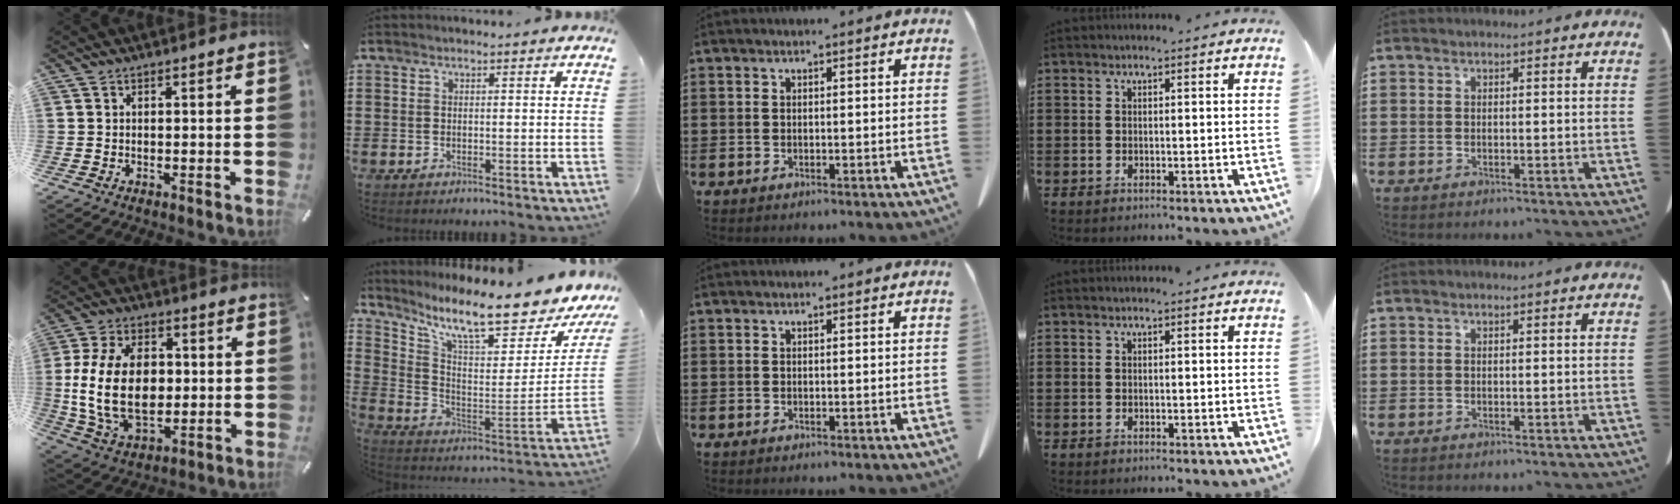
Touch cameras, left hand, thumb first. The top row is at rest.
{"thumb": {"total": 18.7, "force": [0.2, 12.8, 13.7], "torque": [-0.290, 0.000, 0.003]}, "index": {"total": 11.4, "force": [8.4, 1.0, 7.6], "torque": [-0.153, -0.070, 0.133]}}